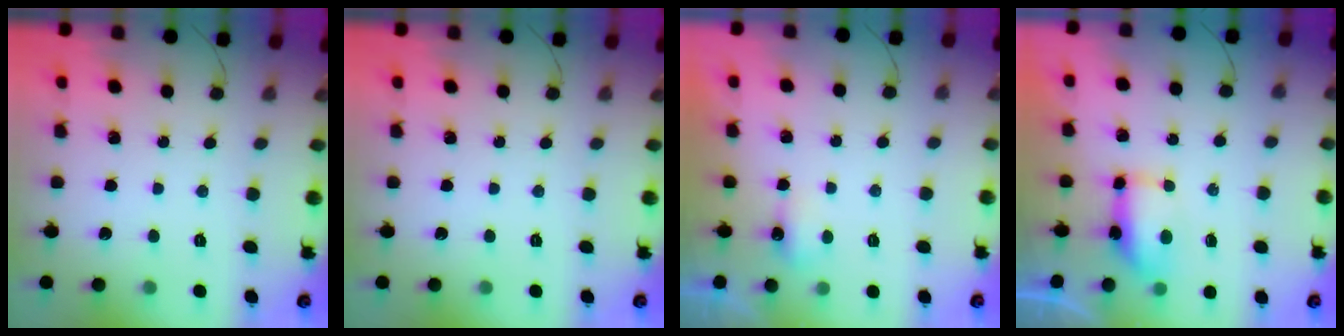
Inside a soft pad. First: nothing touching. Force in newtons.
{"total": 0.0}
{"total": 3.5, "press": 3.4, "slide": 0.7}
{"total": 6.8, "press": 6.8, "slide": 0.4}